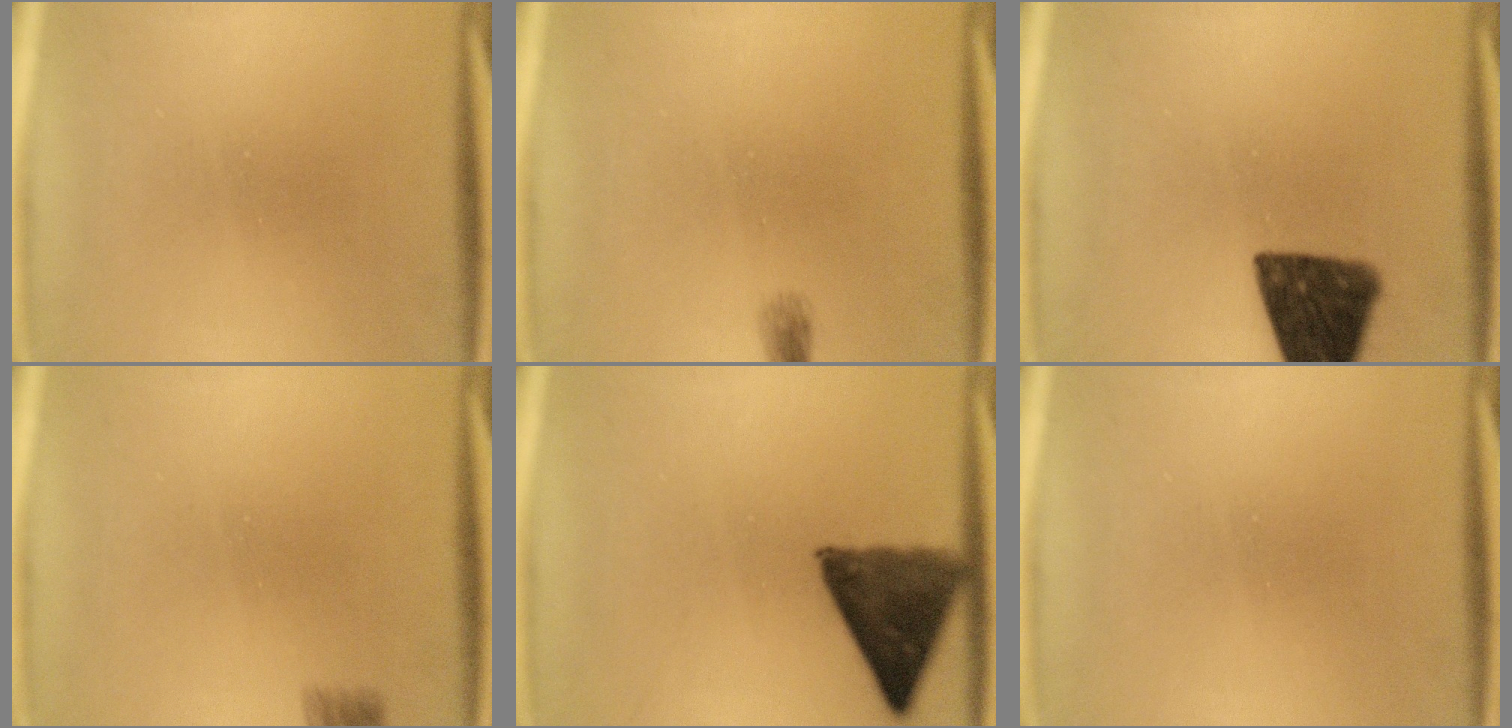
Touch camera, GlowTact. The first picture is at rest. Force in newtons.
{"total": 0.6}
{"total": 15.2}
{"total": 2.1}
{"total": 10.5}
{"total": 0.0}